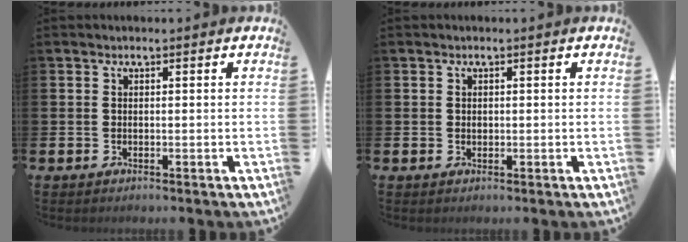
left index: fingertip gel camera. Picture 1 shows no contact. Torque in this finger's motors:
{"motor_torque": [0.42, -0.07, -0.02, 0.00]}